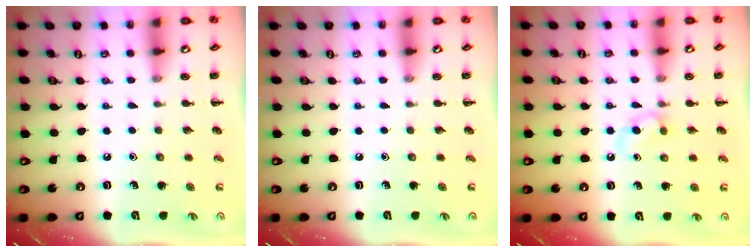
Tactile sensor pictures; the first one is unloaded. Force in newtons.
{"total": 0.0}
{"total": 3.4, "press": 3.2, "slide": 1.4}